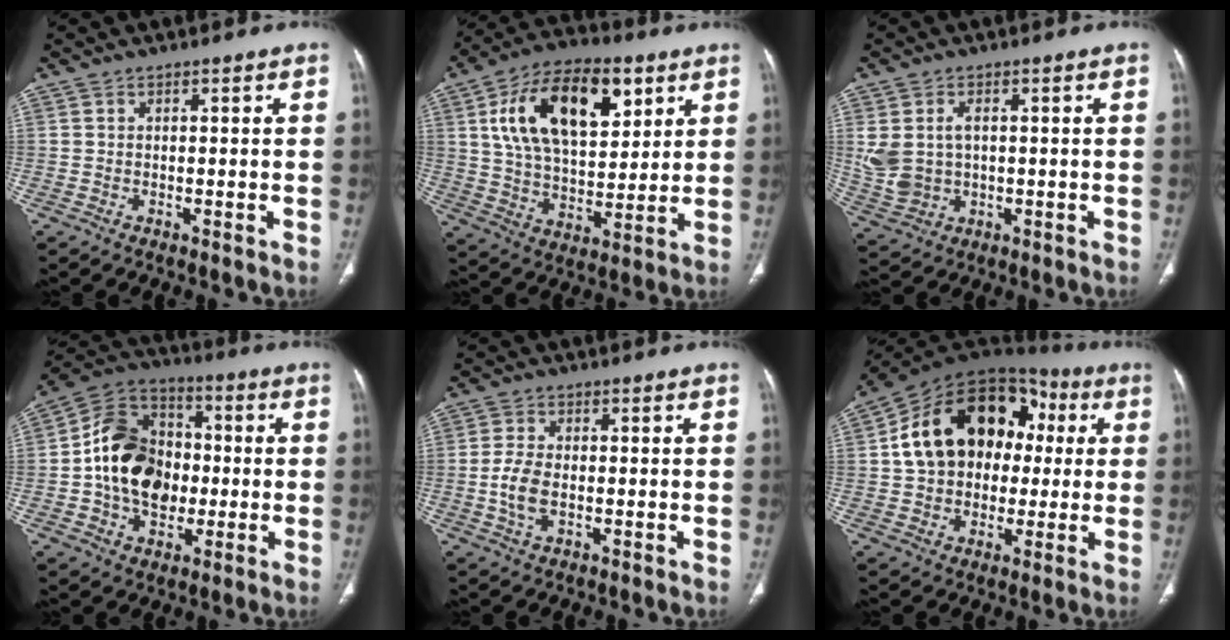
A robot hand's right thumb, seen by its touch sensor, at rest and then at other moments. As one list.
[{"total": 21.5, "force": [8.1, 11.6, 16.1], "torque": [-0.242, -0.016, 0.140]}, {"total": 8.0, "force": [1.0, 5.5, 5.7], "torque": [-0.122, 0.001, 0.033]}, {"total": 17.7, "force": [-1.2, 13.2, 11.8], "torque": [-0.168, 0.030, -0.023]}, {"total": 5.4, "force": [-0.8, 3.0, 4.4], "torque": [-0.095, 0.004, -0.016]}, {"total": 21.5, "force": [2.6, 15.7, 14.4], "torque": [-0.209, 0.041, 0.039]}]